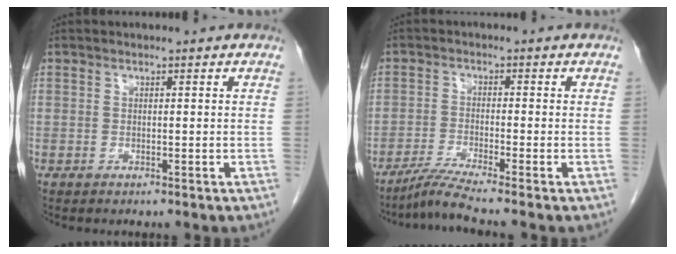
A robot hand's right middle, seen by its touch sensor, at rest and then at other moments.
{"total": 4.6, "force": [-3.8, -1.6, 2.0], "torque": [-0.046, -0.023, -0.079]}